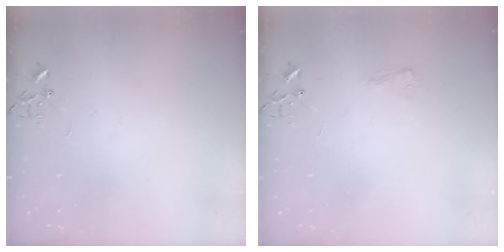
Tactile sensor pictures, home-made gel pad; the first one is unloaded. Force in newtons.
{"total": 5.7, "press": 5.7, "slide": 0.7}